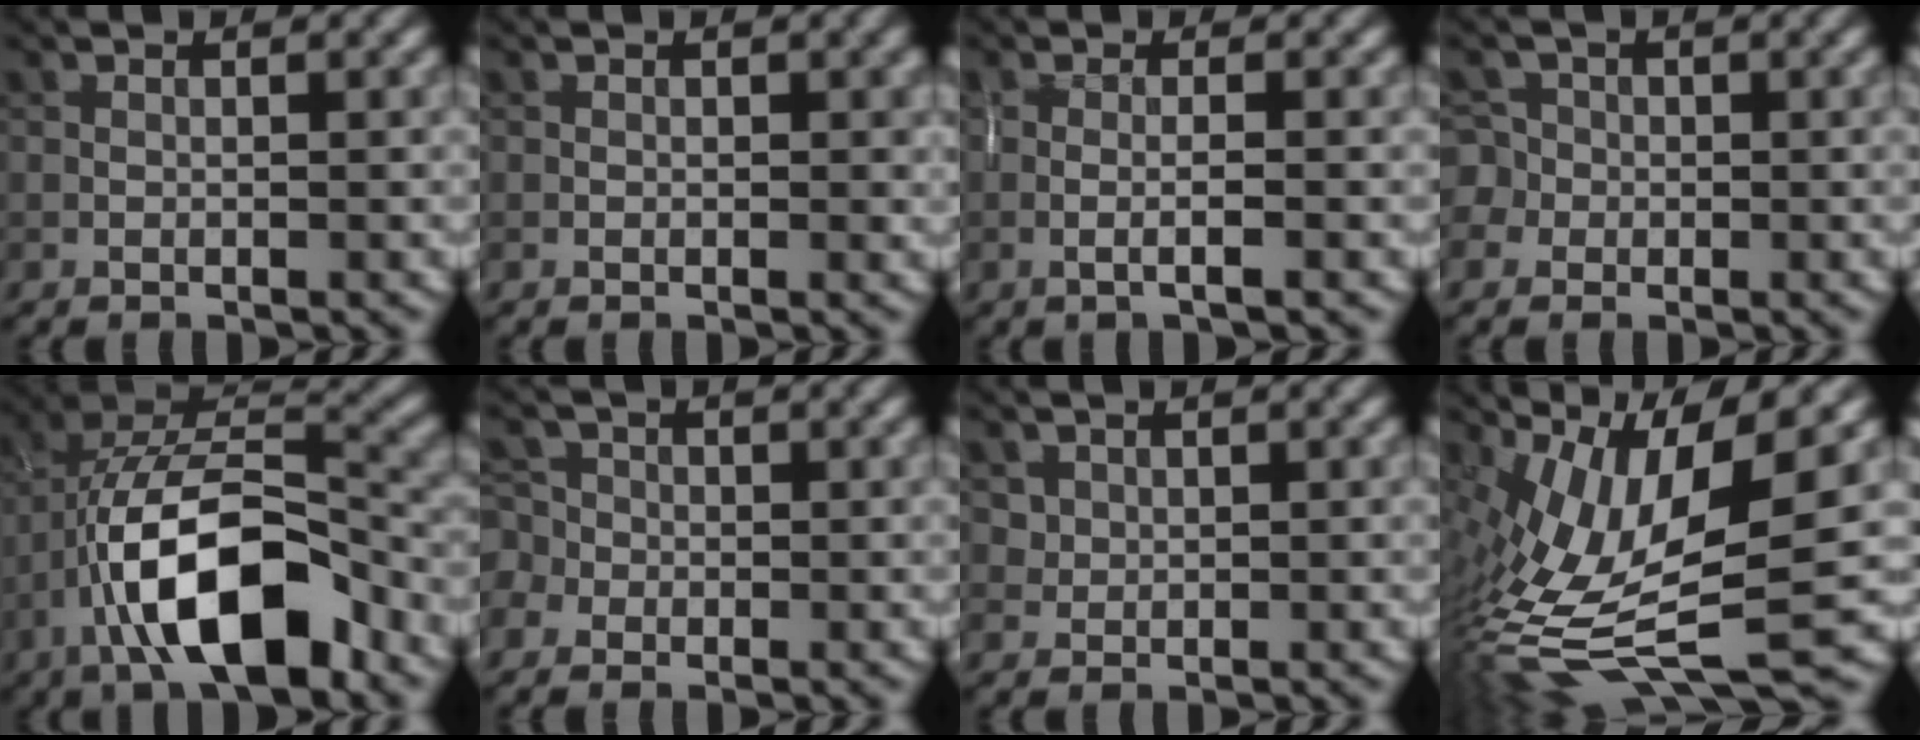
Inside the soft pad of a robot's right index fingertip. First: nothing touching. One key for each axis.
{"total": 0.7, "fx": 0.0, "fy": 0.5, "fz": 0.4, "tx": -0.001, "ty": -0.005, "tz": -0.001}
{"total": 1.9, "fx": -0.3, "fy": 0.4, "fz": 1.9, "tx": -0.032, "ty": -0.006, "tz": -0.010}
{"total": 3.4, "fx": -0.4, "fy": 3.2, "fz": 1.0, "tx": 0.003, "ty": 0.021, "tz": -0.037}
{"total": 11.9, "fx": -4.8, "fy": 5.0, "fz": 9.6, "tx": -0.174, "ty": 0.013, "tz": -0.087}
{"total": 2.8, "fx": -0.6, "fy": 2.6, "fz": 0.9, "tx": -0.007, "ty": 0.014, "tz": -0.032}
{"total": 1.2, "fx": 0.6, "fy": 1.0, "fz": 0.2, "tx": -0.002, "ty": -0.006, "tz": 0.019}
{"total": 14.5, "fx": -0.5, "fy": 4.4, "fz": 13.9, "tx": -0.277, "ty": -0.002, "tz": 0.004}